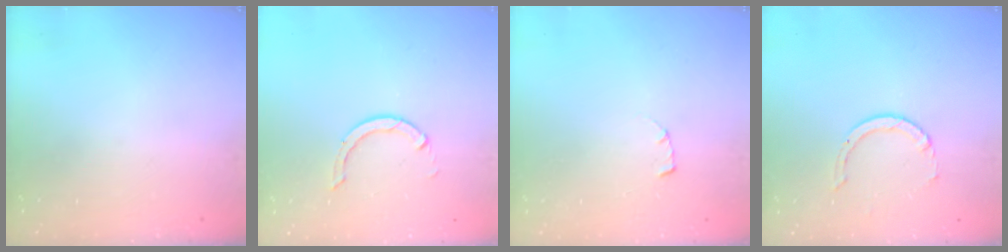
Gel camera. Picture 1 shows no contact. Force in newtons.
{"total": 3.2, "press": 3.2, "slide": 0.4}
{"total": 1.7, "press": 1.7, "slide": 0.2}
{"total": 3.6, "press": 3.6, "slide": 0.4}